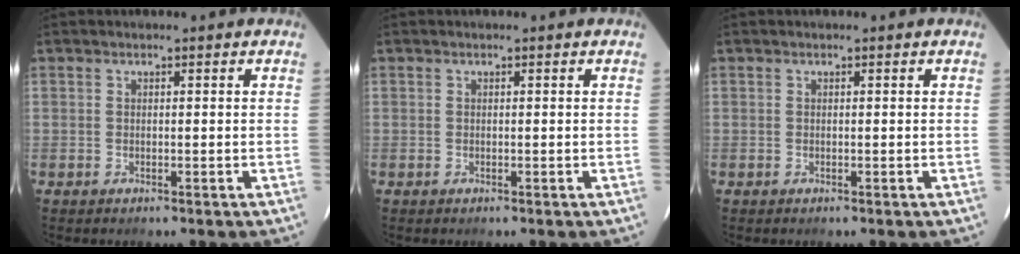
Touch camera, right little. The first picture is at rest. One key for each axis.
{"total": 0.0}
{"total": 0.0}